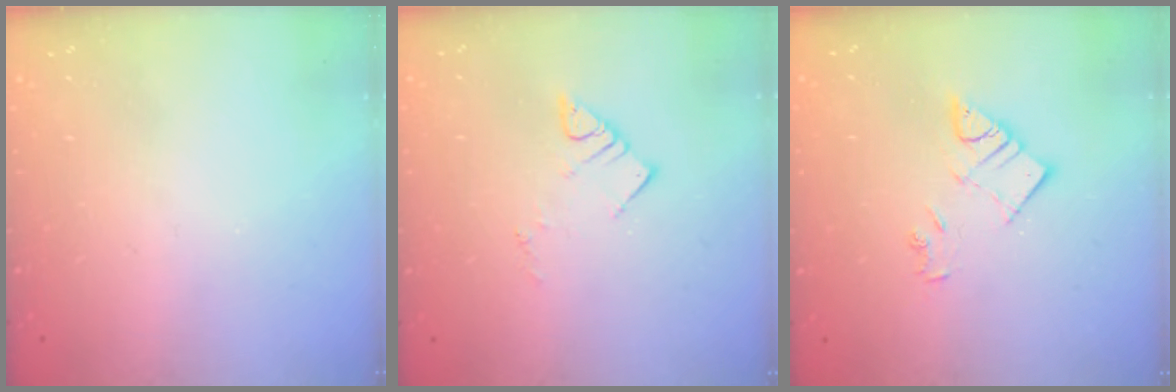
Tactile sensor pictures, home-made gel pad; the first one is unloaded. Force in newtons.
{"total": 4.2, "press": 4.1, "slide": 0.5}
{"total": 7.2, "press": 7.2, "slide": 0.7}